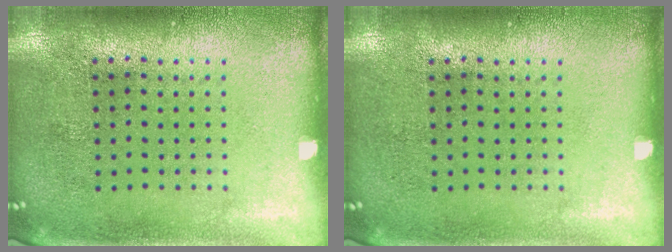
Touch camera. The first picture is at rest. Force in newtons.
{"total": 0.0}